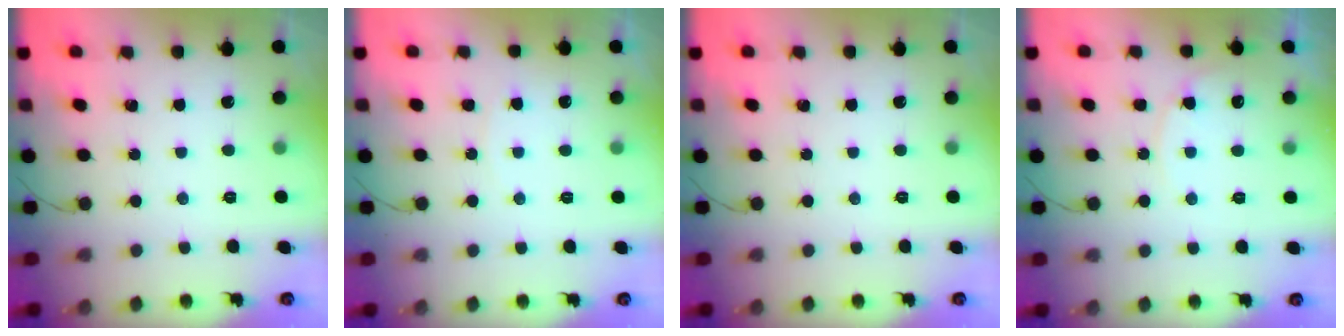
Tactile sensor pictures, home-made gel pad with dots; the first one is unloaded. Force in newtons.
{"total": 5.5, "press": 5.5, "slide": 0.5}
{"total": 0.0}
{"total": 6.4, "press": 6.4, "slide": 0.6}